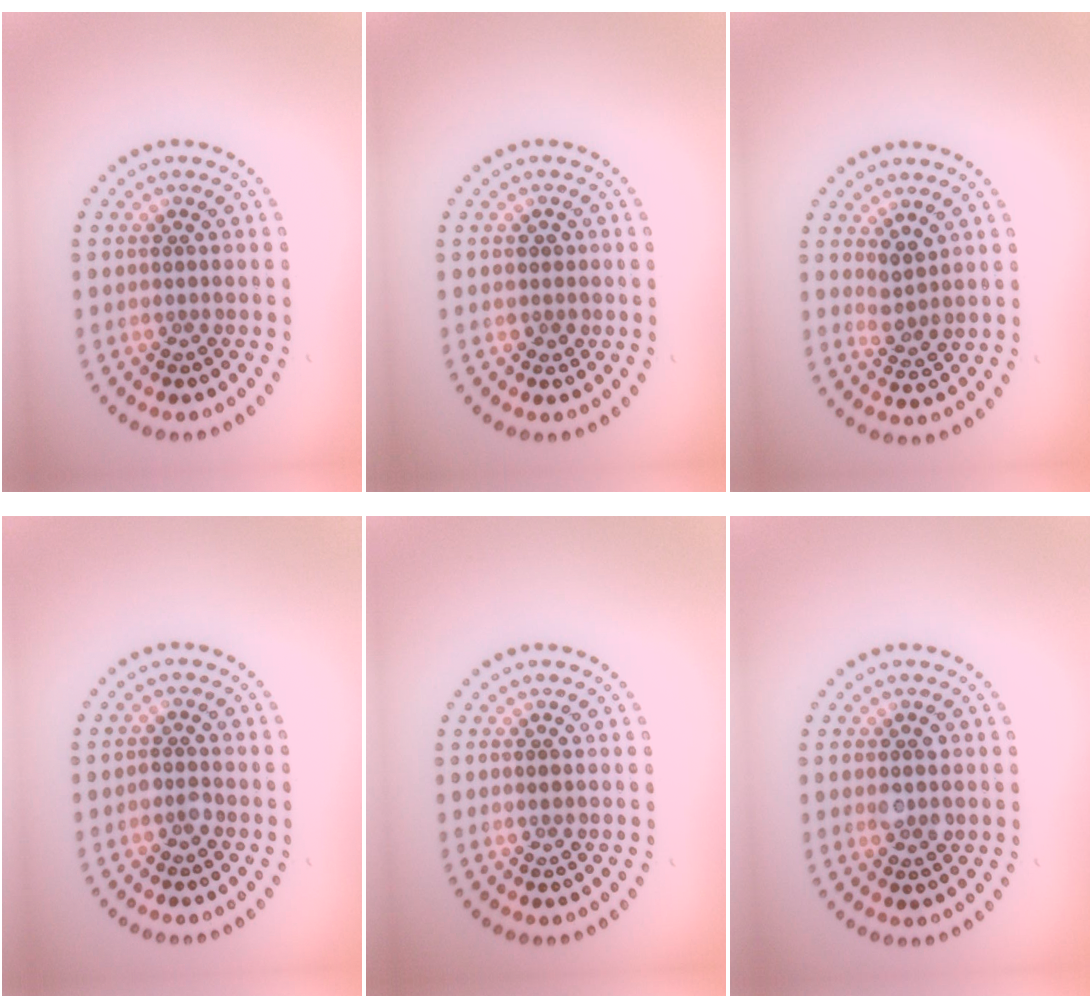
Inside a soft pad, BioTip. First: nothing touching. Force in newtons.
{"total": 1.2, "press": 1.1, "slide": 0.6}
{"total": 2.0, "press": 1.7, "slide": 1.0}
{"total": 1.1, "press": 1.0, "slide": 0.4}
{"total": 0.7, "press": 0.7, "slide": 0.1}
{"total": 2.0, "press": 2.0, "slide": 0.2}